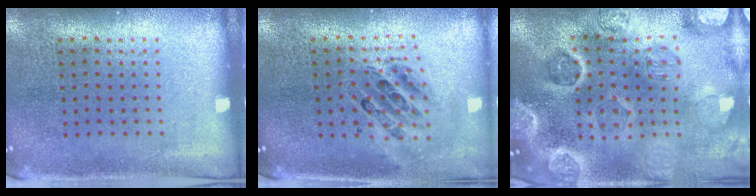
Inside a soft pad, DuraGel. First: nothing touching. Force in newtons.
{"total": 0.9, "press": 0.9, "slide": 0.1}
{"total": 5.5, "press": 4.7, "slide": 2.9}